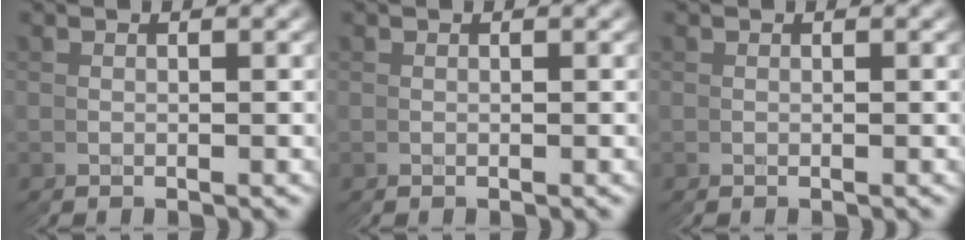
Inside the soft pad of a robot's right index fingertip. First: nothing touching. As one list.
[{"total": 0.0}, {"total": 0.0}]